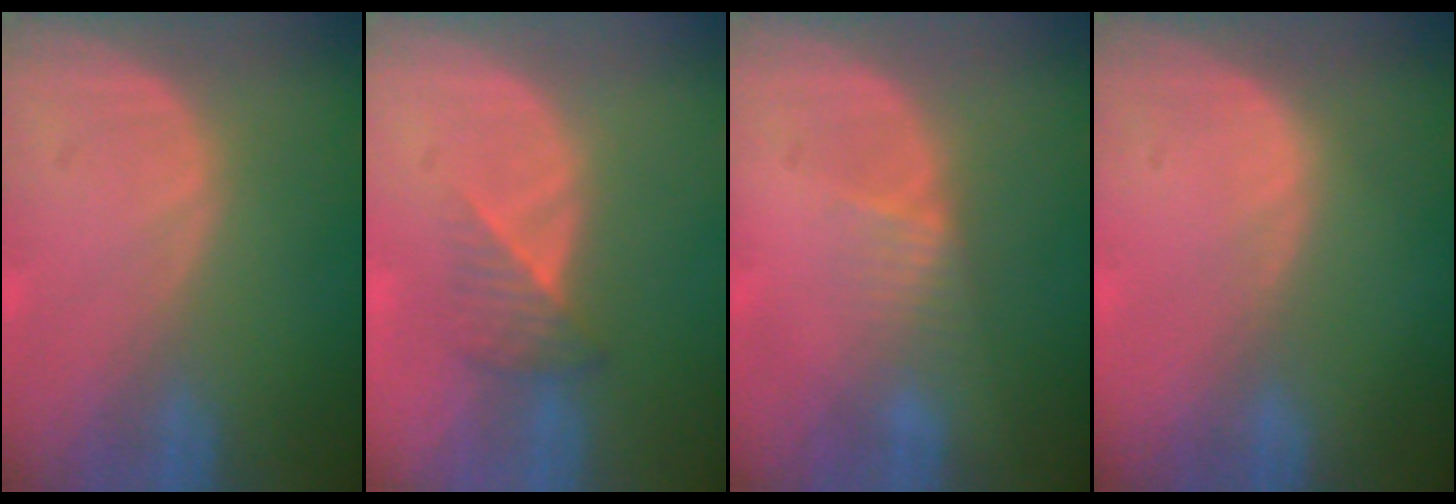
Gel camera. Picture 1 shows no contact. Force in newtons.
{"total": 3.4, "press": 3.1, "slide": 1.4}
{"total": 2.6, "press": 2.4, "slide": 0.9}
{"total": 0.5, "press": 0.3, "slide": 0.4}